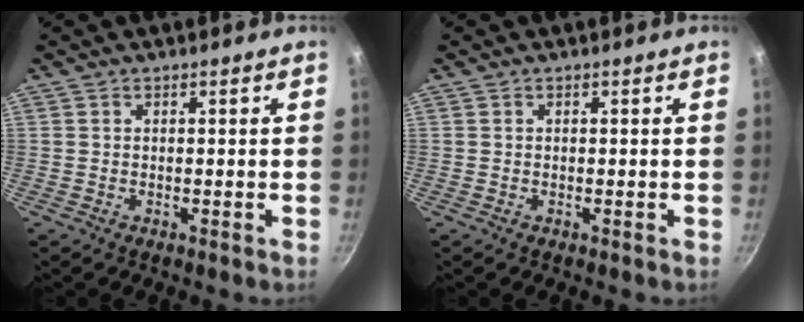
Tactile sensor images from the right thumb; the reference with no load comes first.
{"total": 0.0}